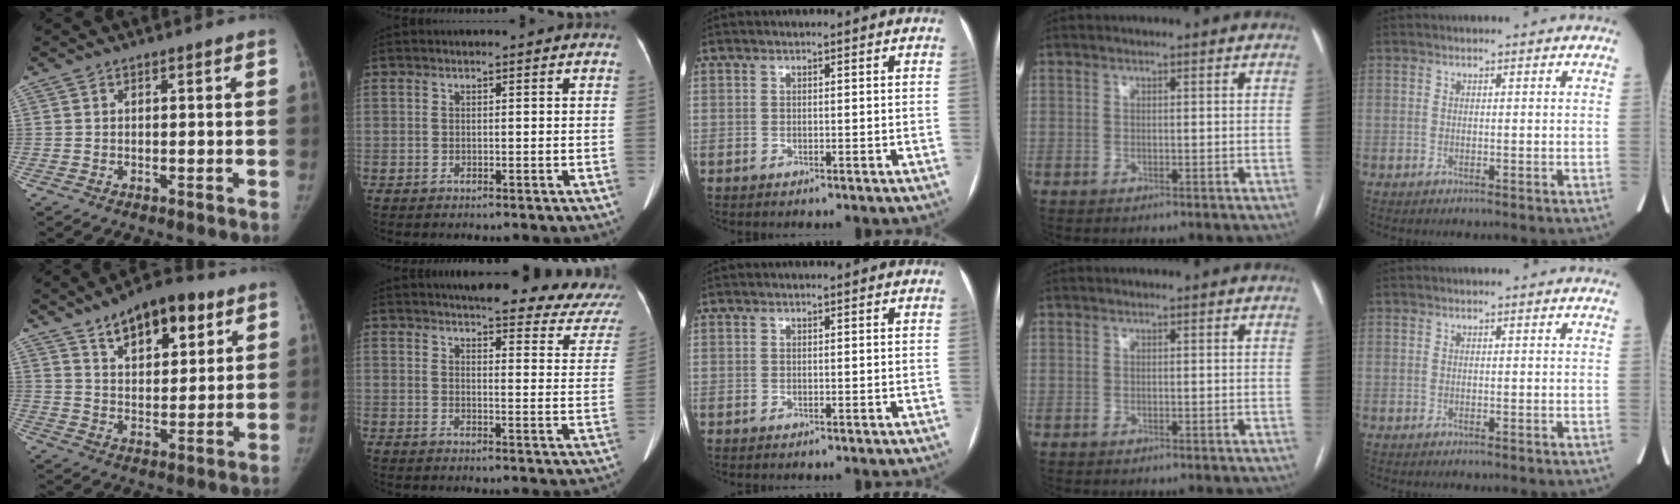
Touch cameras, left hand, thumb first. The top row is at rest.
{"thumb": {"total": 14.0, "force": [8.1, 6.7, 9.2], "torque": [-0.099, -0.033, 0.127]}, "index": {"total": 22.0, "force": [19.5, 4.5, 9.0], "torque": [-0.092, -0.045, 0.203]}}